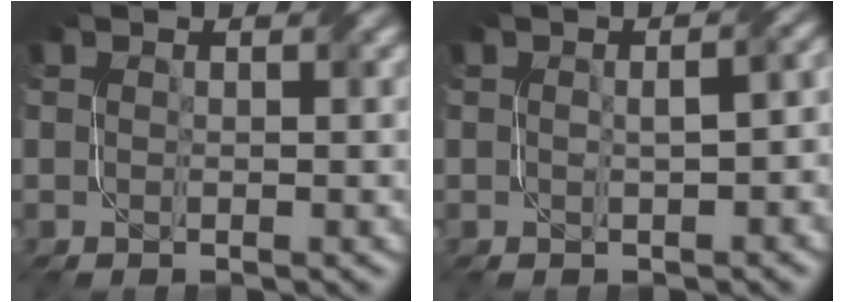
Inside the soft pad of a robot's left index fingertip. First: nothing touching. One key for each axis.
{"total": 3.4, "fx": -0.1, "fy": 1.5, "fz": 3.0, "tx": -0.043, "ty": 0.003, "tz": 0.004}